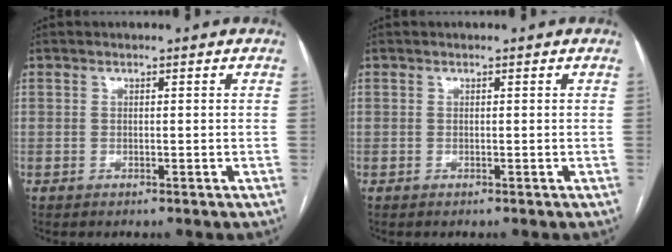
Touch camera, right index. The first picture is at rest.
{"total": 0.0}